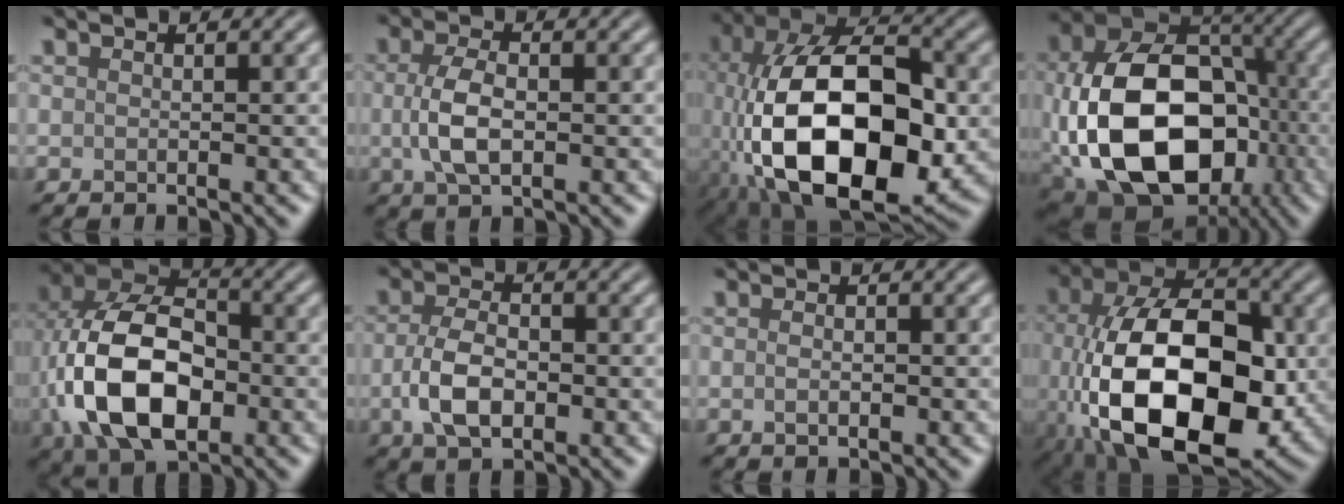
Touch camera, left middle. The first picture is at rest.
{"total": 3.8, "force": [-0.2, 1.9, 3.3], "torque": [-0.077, 0.001, -0.003]}
{"total": 17.0, "force": [-3.9, 9.2, 13.8], "torque": [-0.245, -0.001, -0.069]}
{"total": 17.0, "force": [-2.9, 12.1, 11.6], "torque": [-0.241, -0.022, -0.042]}
{"total": 13.1, "force": [-2.2, 8.5, 9.7], "torque": [-0.218, -0.009, -0.049]}
{"total": 4.7, "force": [-1.1, 2.8, 3.7], "torque": [-0.077, -0.001, -0.024]}
{"total": 1.1, "force": [-0.1, 0.6, 0.9], "torque": [-0.007, -0.005, -0.003]}
{"total": 15.9, "force": [-3.7, 9.0, 12.6], "torque": [-0.216, -0.008, -0.068]}